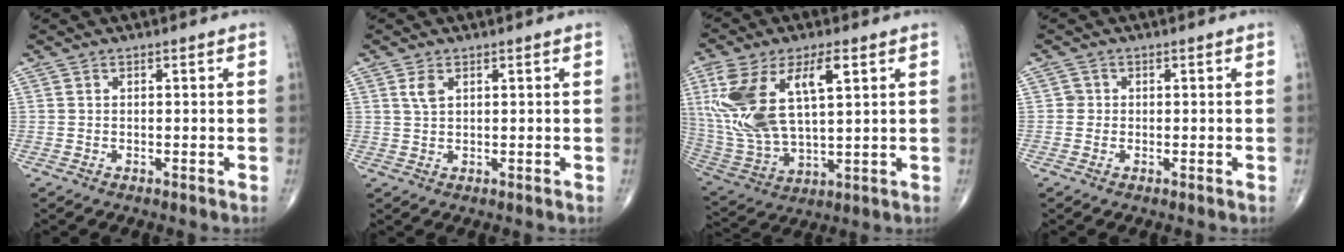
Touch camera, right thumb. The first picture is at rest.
{"total": 2.2, "force": [1.0, 1.1, 1.6], "torque": [-0.034, 0.002, 0.024]}
{"total": 19.3, "force": [5.7, 8.5, 16.3], "torque": [-0.338, -0.008, 0.113]}
{"total": 1.2, "force": [-0.1, 1.2, 0.1], "torque": [0.009, 0.006, -0.005]}